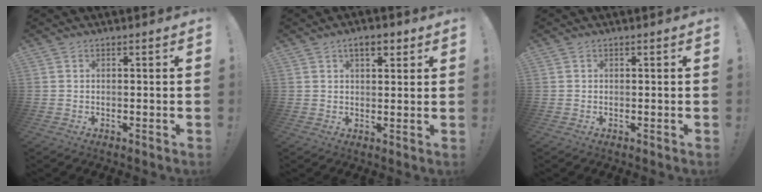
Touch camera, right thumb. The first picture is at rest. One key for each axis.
{"total": 4.9, "fx": 2.6, "fy": 2.4, "fz": 3.5, "tx": -0.048, "ty": -0.003, "tz": 0.043}
{"total": 0.0}